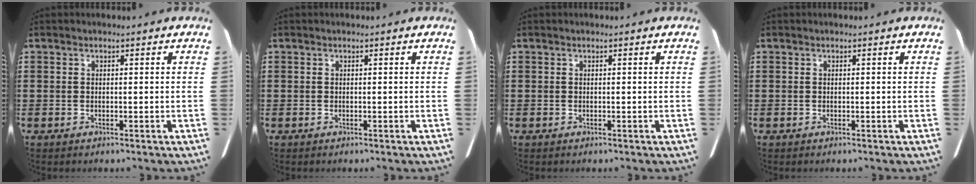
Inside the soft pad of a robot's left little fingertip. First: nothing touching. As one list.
[{"total": 0.0}, {"total": 0.0}, {"total": 0.0}]